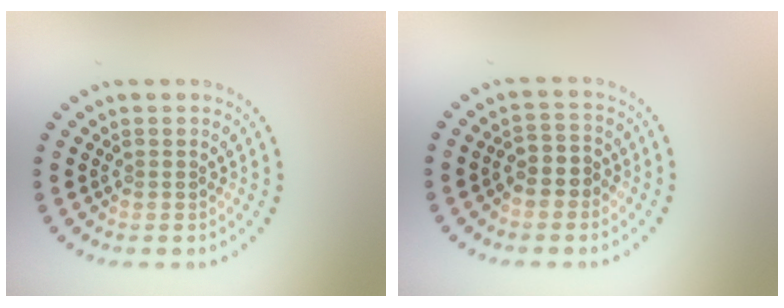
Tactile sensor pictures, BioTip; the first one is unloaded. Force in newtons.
{"total": 2.3, "press": 2.1, "slide": 1.0}